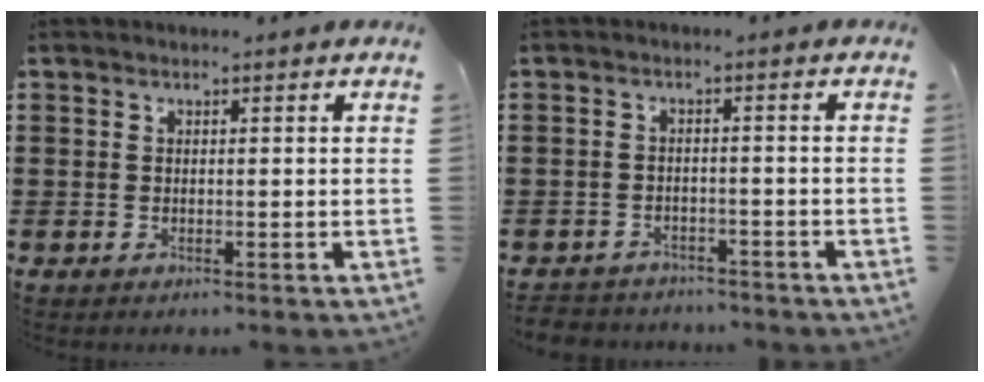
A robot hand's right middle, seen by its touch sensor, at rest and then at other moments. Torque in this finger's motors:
{"motor_torque": [0.04, -0.04, 0.00, 0.02]}